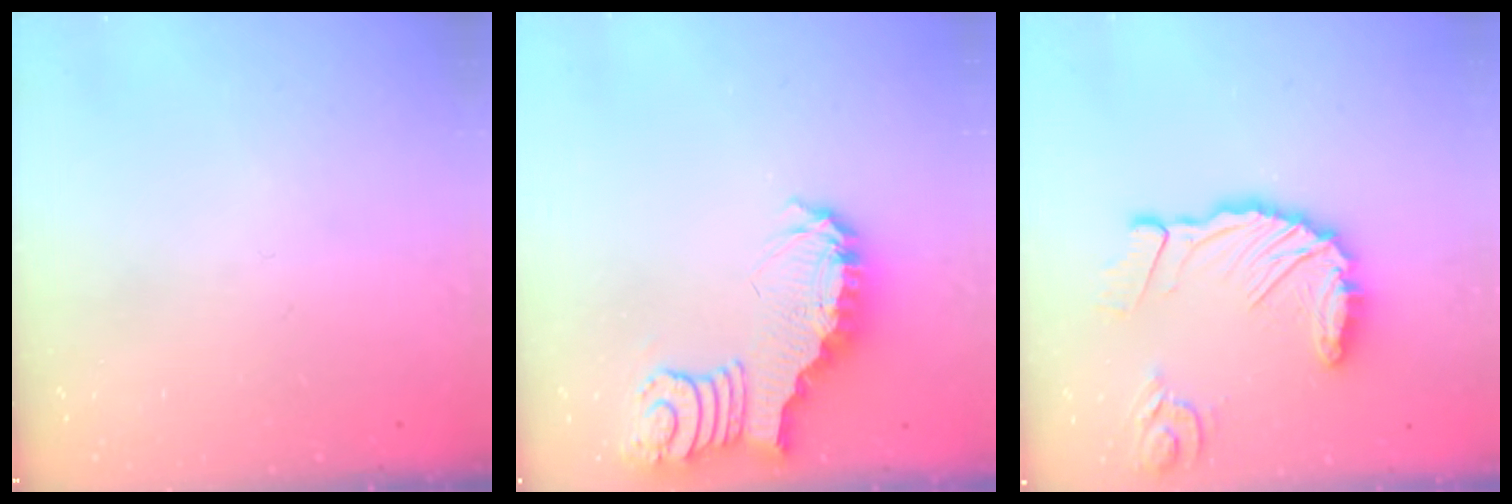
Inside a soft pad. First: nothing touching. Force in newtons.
{"total": 3.8, "press": 3.7, "slide": 0.8}
{"total": 15.3, "press": 15.2, "slide": 1.8}